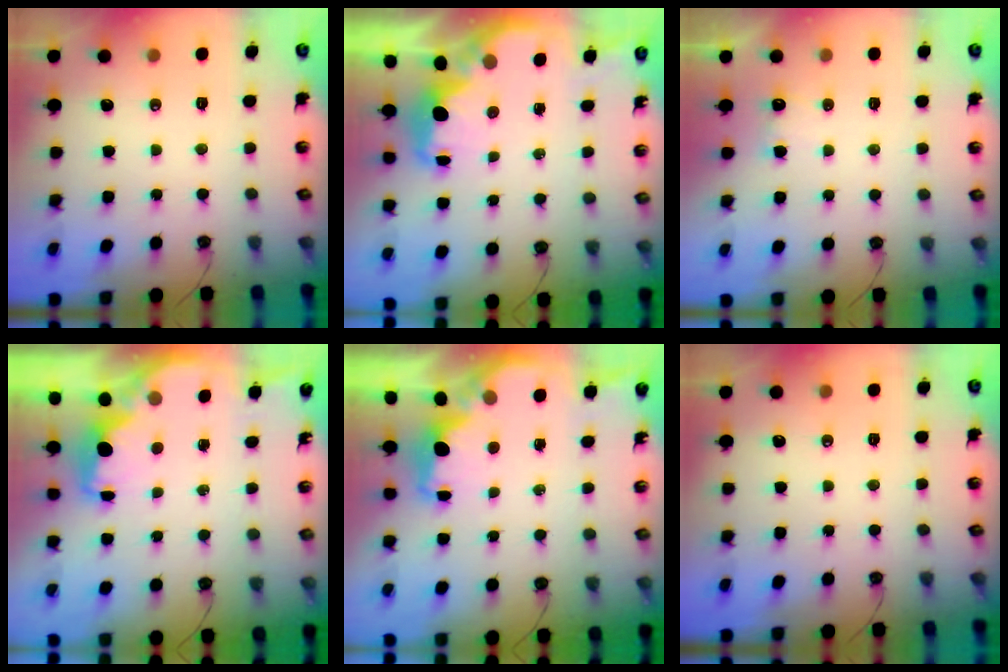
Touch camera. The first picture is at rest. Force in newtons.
{"total": 2.8, "press": 2.8, "slide": 0.4}
{"total": 2.9, "press": 2.7, "slide": 0.9}
{"total": 2.1, "press": 2.0, "slide": 0.5}
{"total": 1.8, "press": 1.7, "slide": 0.5}
{"total": 0.0}